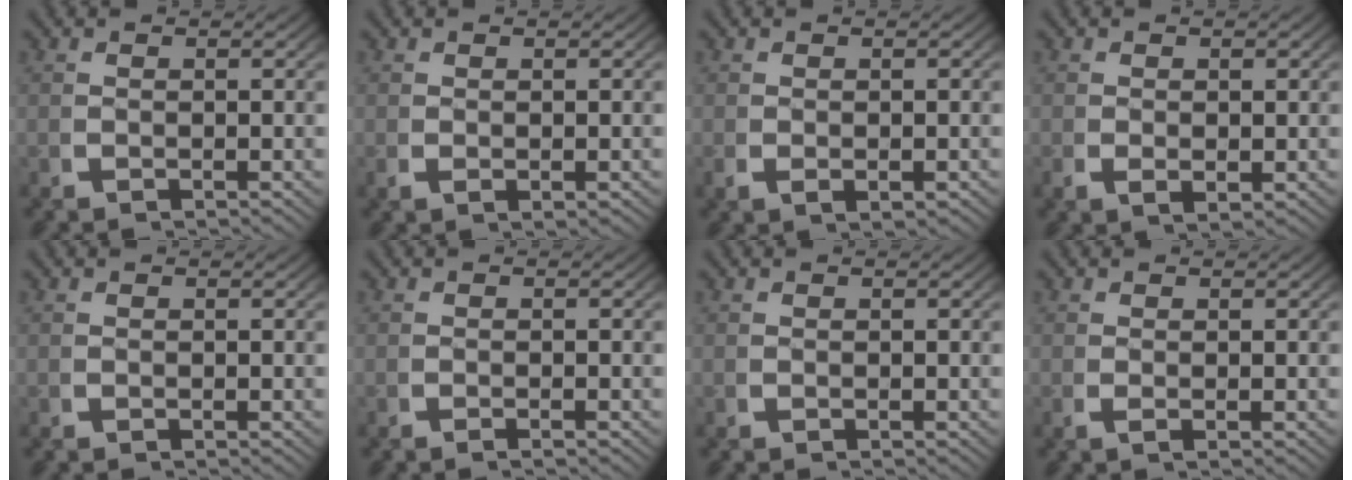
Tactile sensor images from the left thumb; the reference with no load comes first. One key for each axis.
{"total": 0.9, "fx": 0.2, "fy": 0.4, "fz": 0.7, "tx": -0.021, "ty": -0.005, "tz": 0.009}
{"total": 1.3, "fx": -0.1, "fy": 0.9, "fz": 1.0, "tx": -0.027, "ty": -0.008, "tz": 0.005}
{"total": 1.5, "fx": 0.1, "fy": 1.0, "fz": 1.1, "tx": -0.028, "ty": -0.012, "tz": 0.011}
{"total": 0.0}
{"total": 0.6, "fx": -0.4, "fy": -0.1, "fz": 0.4, "tx": -0.006, "ty": 0.003, "tz": -0.011}
{"total": 0.0}
{"total": 0.7, "fx": 0.2, "fy": 0.1, "fz": 0.6, "tx": -0.022, "ty": -0.004, "tz": 0.006}